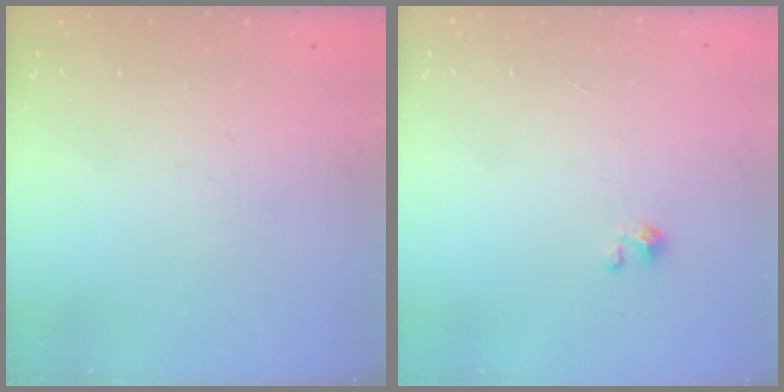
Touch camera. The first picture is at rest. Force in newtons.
{"total": 1.3, "press": 1.3, "slide": 0.1}